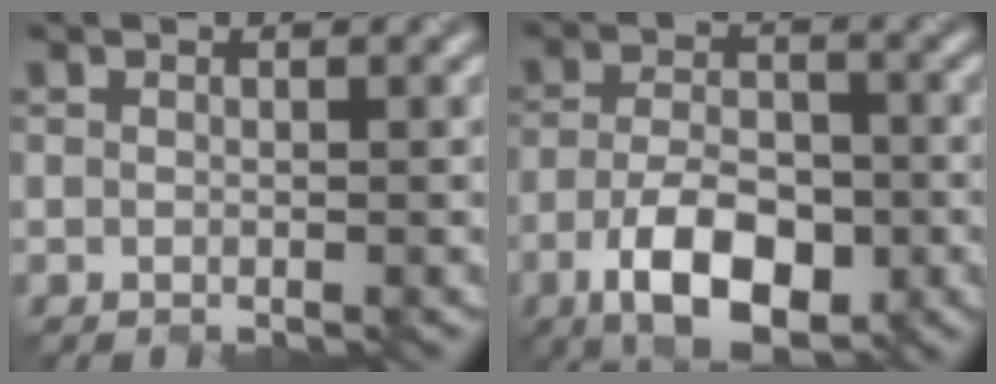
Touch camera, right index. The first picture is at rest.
{"total": 7.6, "force": [-3.4, 3.9, 5.6], "torque": [-0.111, -0.011, -0.062]}